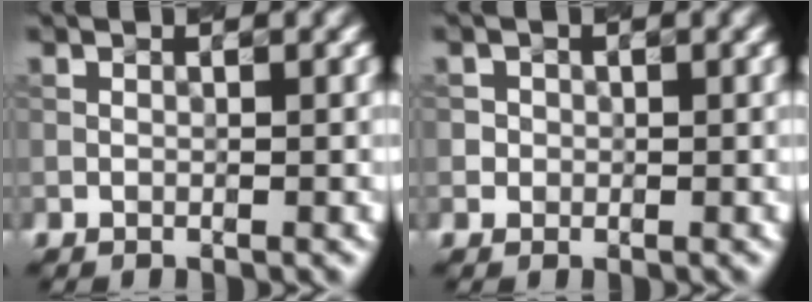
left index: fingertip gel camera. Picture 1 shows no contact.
{"total": 1.1, "force": [0.1, 1.1, 0.2], "torque": [0.003, -0.003, 0.004]}